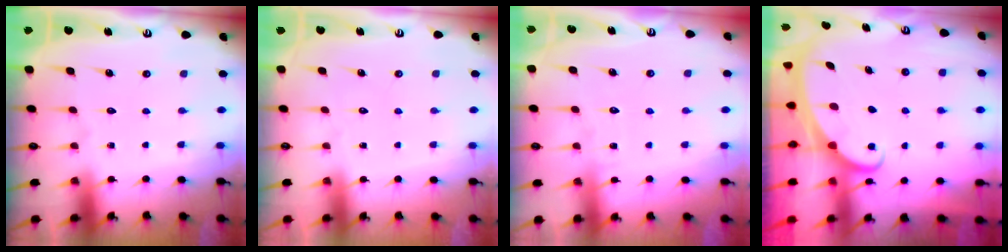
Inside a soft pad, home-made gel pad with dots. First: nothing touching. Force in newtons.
{"total": 0.0}
{"total": 2.8, "press": 2.8, "slide": 0.2}
{"total": 2.3, "press": 2.3, "slide": 0.3}